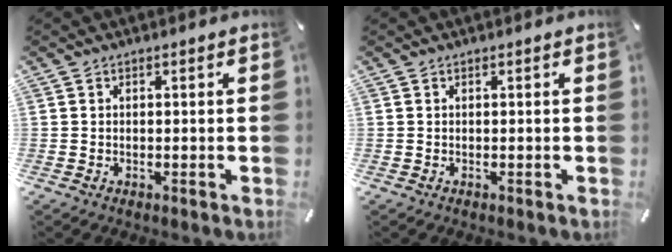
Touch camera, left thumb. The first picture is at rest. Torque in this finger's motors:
{"motor_torque": [-0.16, -0.11, 0.05, -0.05, 0.00]}